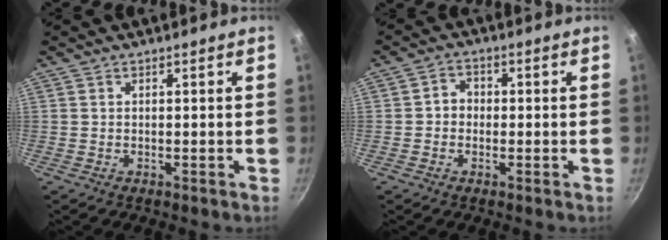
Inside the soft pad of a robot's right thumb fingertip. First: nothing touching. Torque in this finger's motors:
{"motor_torque": [-0.15, 0.10, 0.33, -0.23, 0.00]}